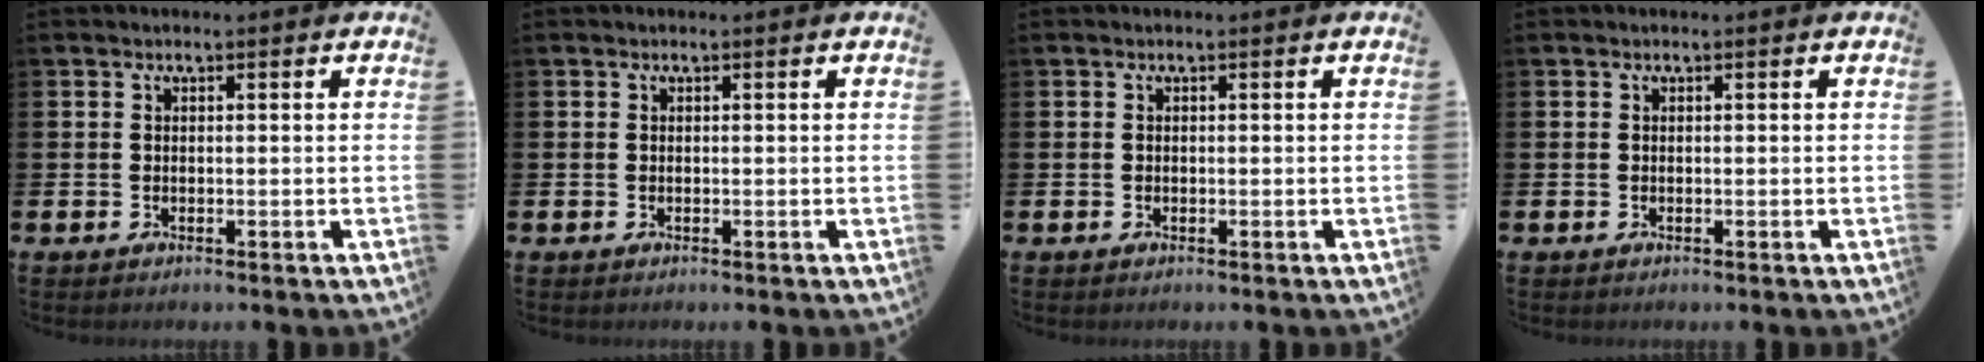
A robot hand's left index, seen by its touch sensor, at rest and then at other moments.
{"total": 0.0}
{"total": 0.0}
{"total": 0.0}